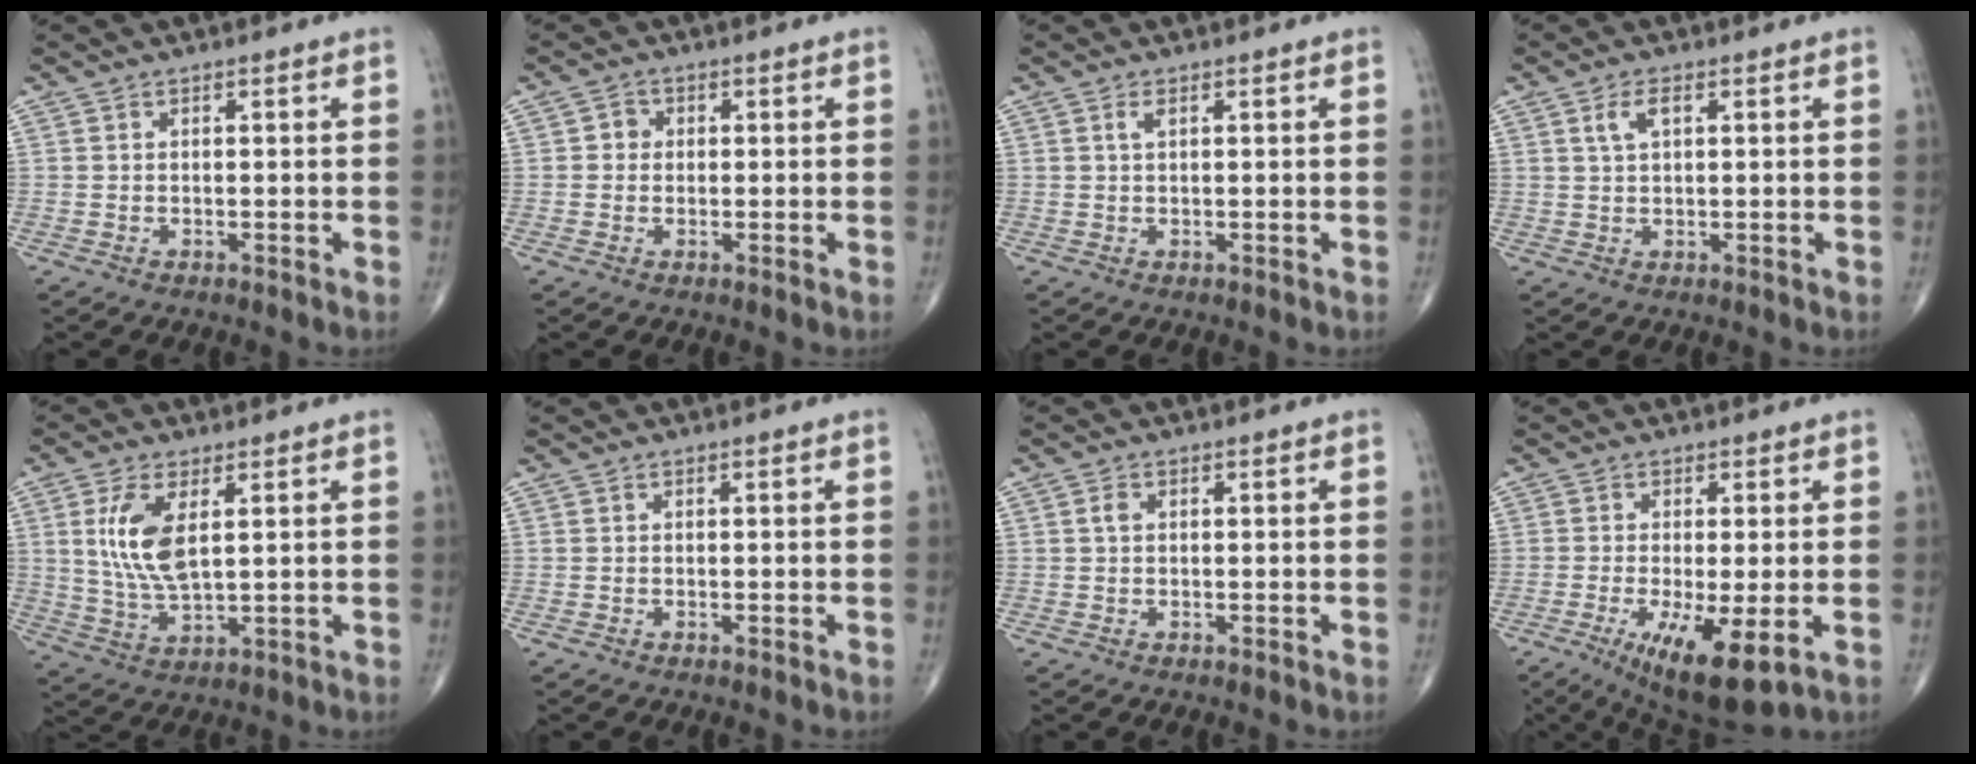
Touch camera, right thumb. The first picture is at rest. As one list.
[{"total": 2.0, "force": [0.1, 1.9, 0.7], "torque": [0.003, 0.006, -0.004]}, {"total": 1.2, "force": [0.5, 0.4, 1.0], "torque": [-0.023, 0.005, 0.010]}, {"total": 3.1, "force": [1.2, 1.4, 2.5], "torque": [-0.051, 0.006, 0.027]}, {"total": 9.7, "force": [2.5, 4.1, 8.4], "torque": [-0.171, -0.015, 0.056]}, {"total": 0.0}, {"total": 1.2, "force": [0.2, 0.8, 0.9], "torque": [-0.016, 0.003, 0.002]}, {"total": 11.4, "force": [-3.7, 3.2, 10.3], "torque": [-0.176, -0.023, -0.050]}]